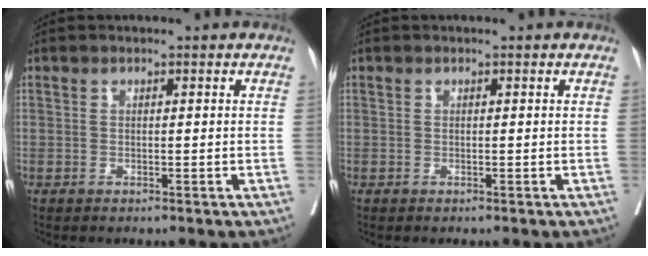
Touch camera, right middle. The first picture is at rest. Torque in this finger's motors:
{"motor_torque": [0.00, 0.00, 0.00, 0.00]}